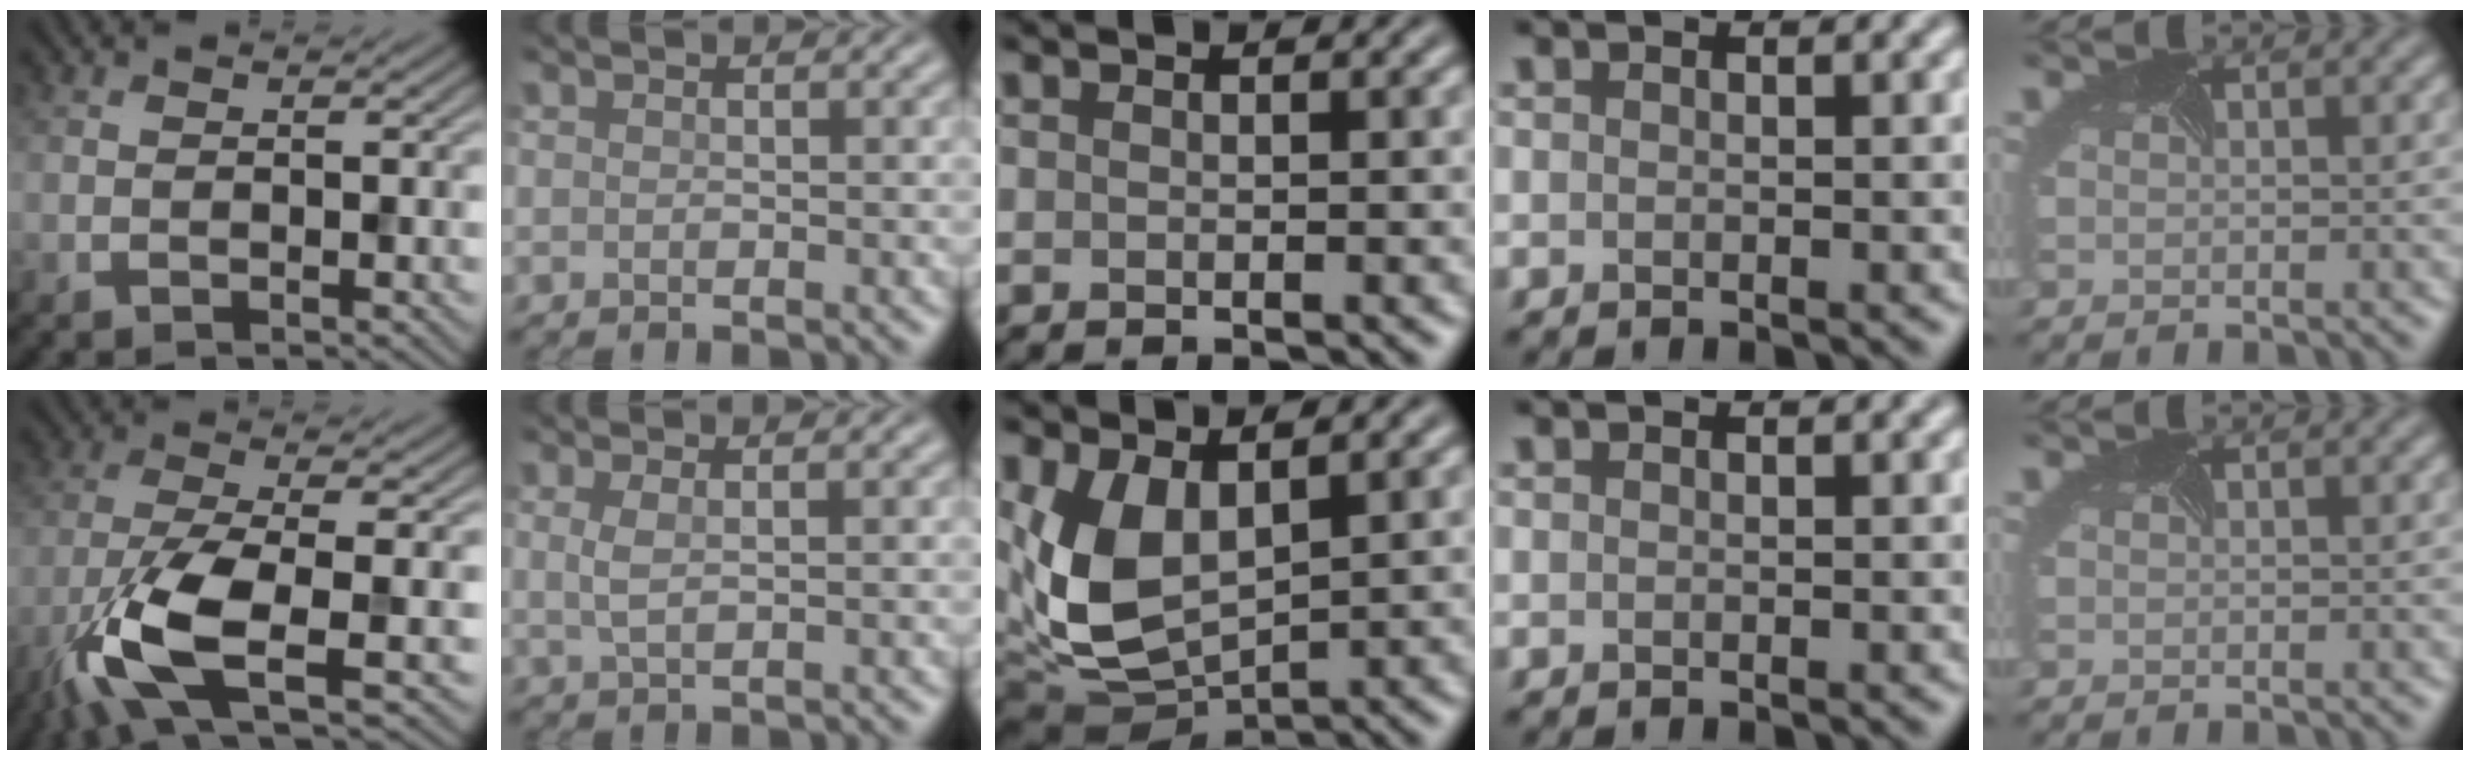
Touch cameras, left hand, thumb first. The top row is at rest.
{"thumb": {"total": 9.7, "force": [-3.9, 2.8, 8.4], "torque": [-0.177, -0.009, -0.088]}, "index": {"total": 1.5, "force": [0.3, 0.3, 1.4], "torque": [-0.034, 0.001, 0.008]}, "middle": {"total": 7.1, "force": [1.4, 4.0, 5.7], "torque": [-0.137, -0.012, 0.030]}}